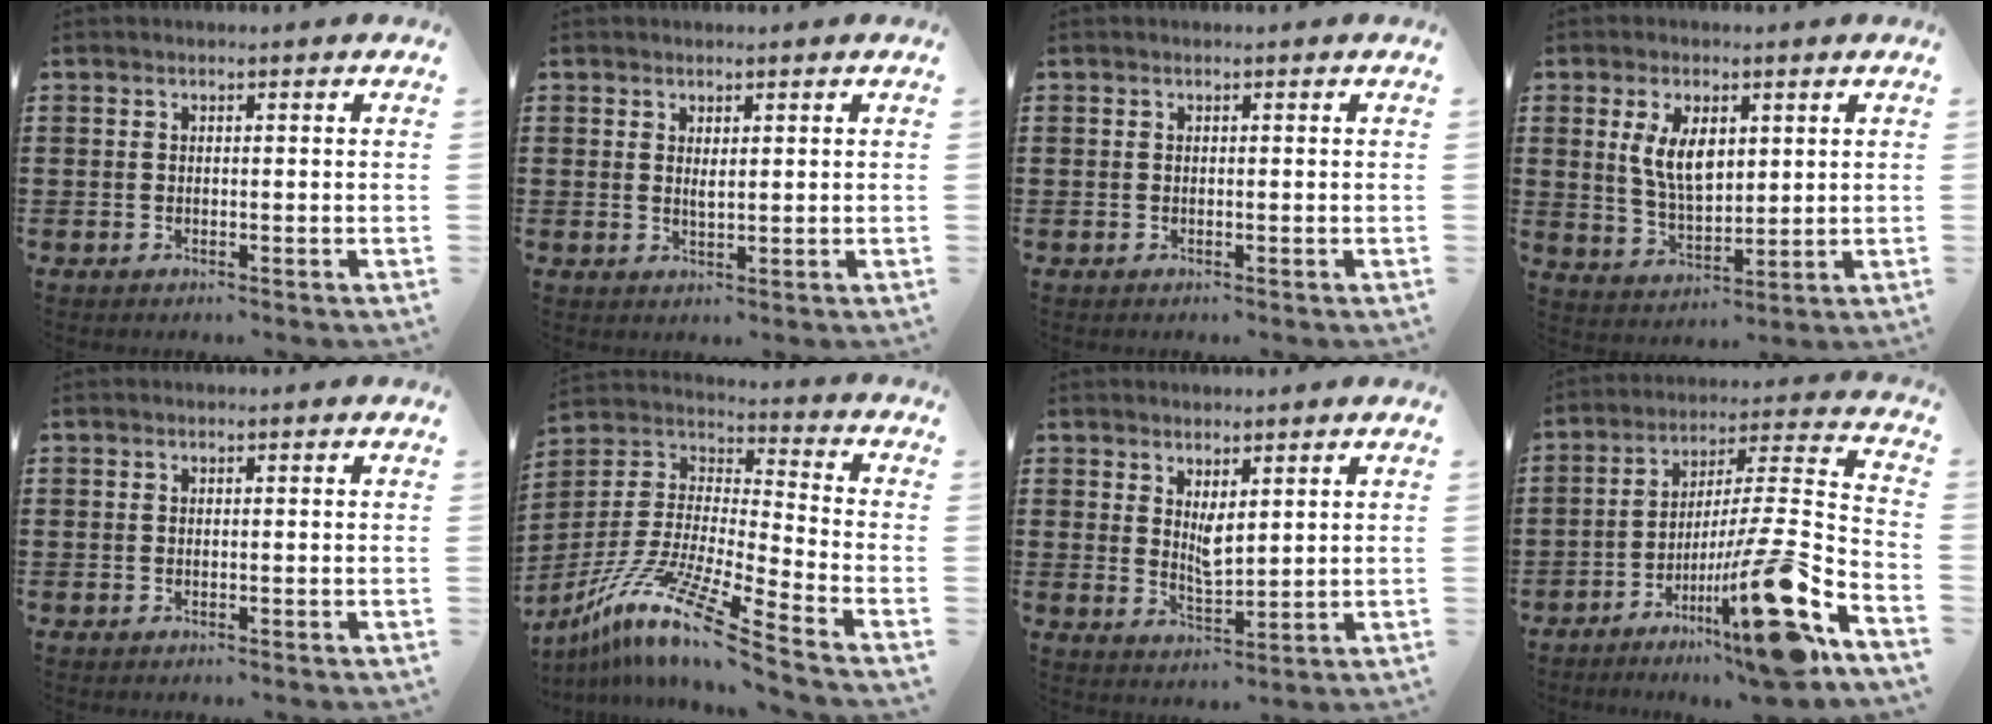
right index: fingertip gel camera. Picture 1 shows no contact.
{"total": 1.4, "force": [0.7, 0.5, 1.1], "torque": [-0.022, 0.002, 0.012]}
{"total": 0.0}
{"total": 7.0, "force": [2.1, 3.5, 5.7], "torque": [-0.112, 0.005, 0.036]}
{"total": 0.0}
{"total": 13.4, "force": [-10.5, 0.1, 8.3], "torque": [-0.167, 0.007, -0.204]}
{"total": 3.3, "force": [1.8, 1.3, 2.4], "torque": [-0.043, -0.004, 0.032]}
{"total": 17.8, "force": [-9.9, 0.6, 14.8], "torque": [-0.222, 0.001, -0.174]}